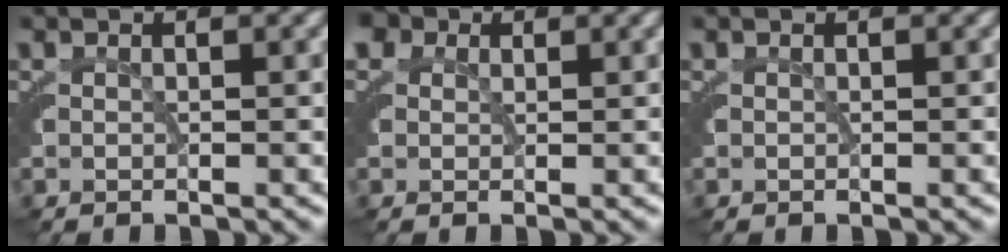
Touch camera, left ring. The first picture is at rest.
{"total": 2.8, "force": [1.0, 2.4, 1.0], "torque": [-0.042, -0.007, 0.016]}
{"total": 0.0}